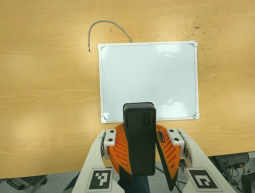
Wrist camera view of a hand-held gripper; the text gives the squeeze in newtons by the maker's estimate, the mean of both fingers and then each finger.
{"total": 10.8, "left": 10.8, "right": 10.8}